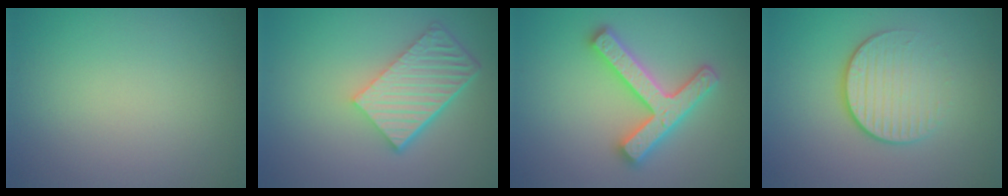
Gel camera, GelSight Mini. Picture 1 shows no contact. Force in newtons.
{"total": 6.2, "press": 4.4, "slide": 4.3}
{"total": 4.7, "press": 4.6, "slide": 0.8}
{"total": 4.2, "press": 2.8, "slide": 3.2}